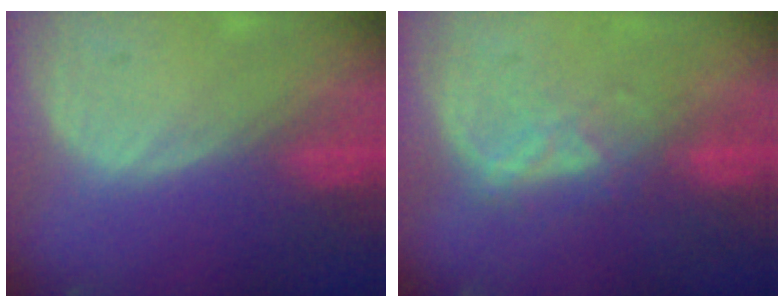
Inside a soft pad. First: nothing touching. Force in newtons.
{"total": 3.8, "press": 3.8, "slide": 0.6}